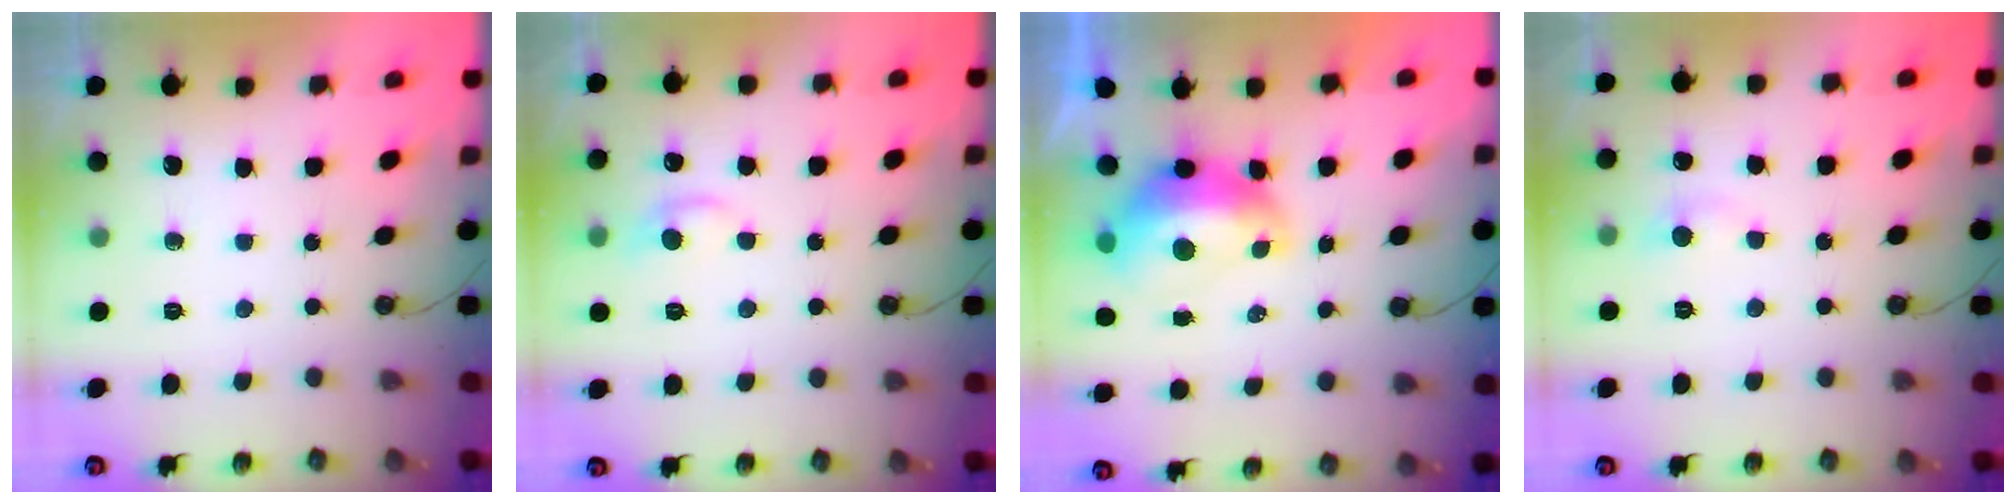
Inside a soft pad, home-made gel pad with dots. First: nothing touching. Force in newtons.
{"total": 0.8, "press": 0.0, "slide": 0.8}
{"total": 3.1, "press": 2.9, "slide": 0.9}
{"total": 1.1, "press": 0.8, "slide": 0.8}